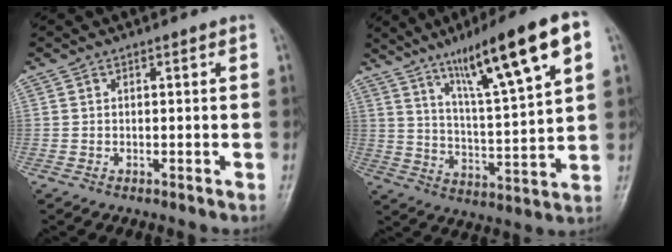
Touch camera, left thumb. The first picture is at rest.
{"total": 19.3, "force": [10.0, 2.8, 16.3], "torque": [-0.244, -0.027, 0.166]}